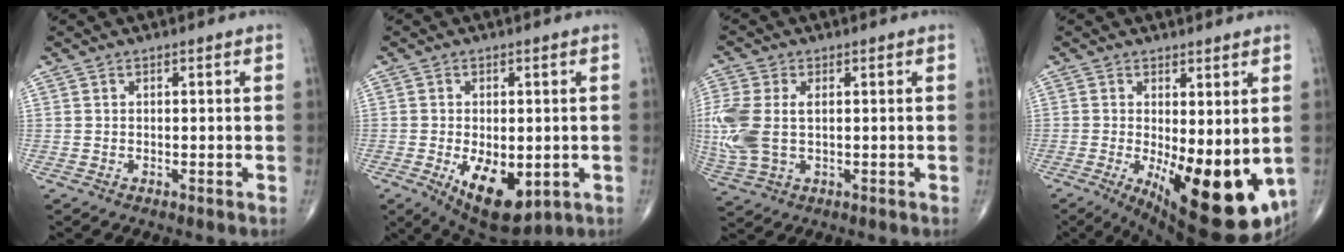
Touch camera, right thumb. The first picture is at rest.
{"total": 12.1, "force": [-3.3, 6.3, 9.8], "torque": [-0.140, -0.012, -0.033]}
{"total": 11.2, "force": [0.5, 6.7, 8.9], "torque": [-0.241, 0.003, 0.017]}
{"total": 17.9, "force": [-3.2, 6.6, 16.3], "torque": [-0.199, -0.032, -0.020]}